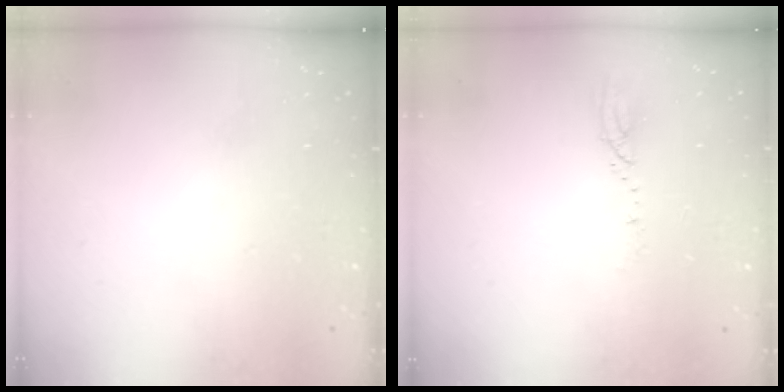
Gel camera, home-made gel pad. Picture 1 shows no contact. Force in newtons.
{"total": 3.2, "press": 3.2, "slide": 0.4}